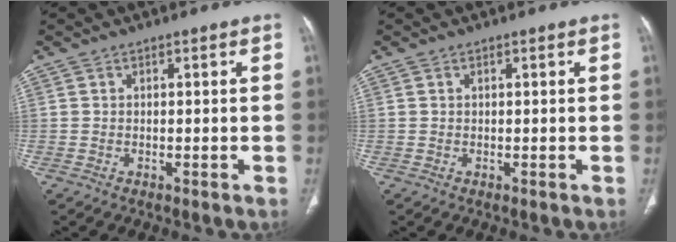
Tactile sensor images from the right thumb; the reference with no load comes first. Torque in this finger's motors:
{"motor_torque": [-0.65, -0.03, -0.47, 0.11, 0.04]}